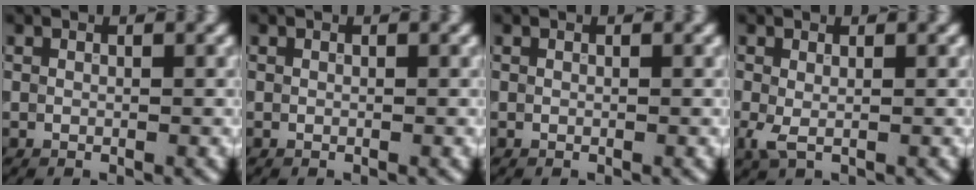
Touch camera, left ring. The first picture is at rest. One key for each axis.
{"total": 0.0}
{"total": 0.0}
{"total": 1.4, "fx": -0.2, "fy": 0.6, "fz": 1.3, "tx": -0.031, "ty": -0.003, "tz": -0.003}